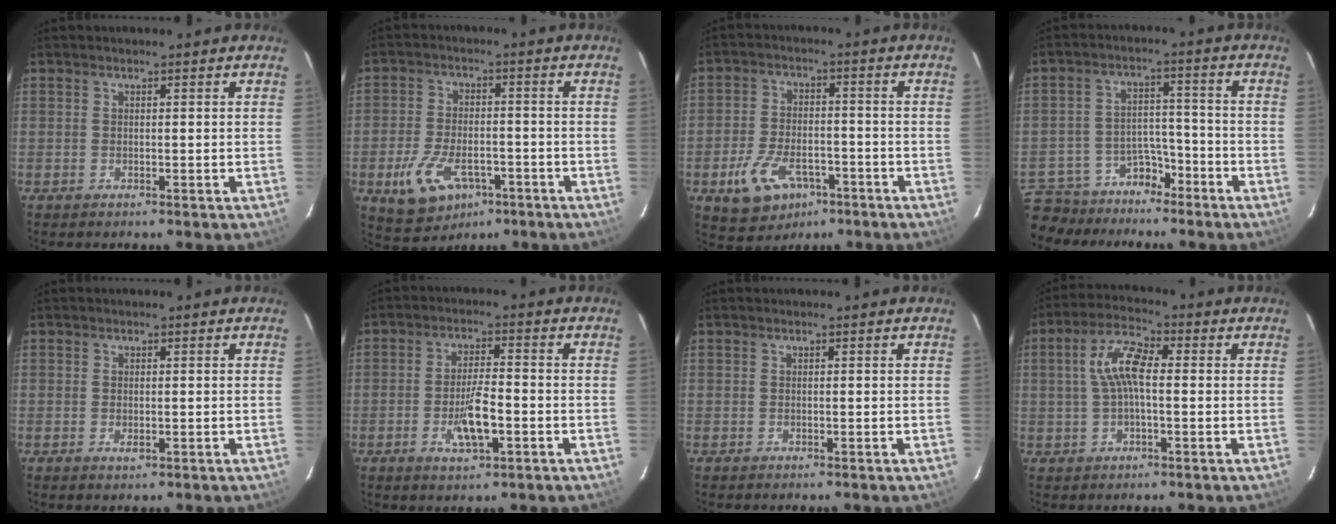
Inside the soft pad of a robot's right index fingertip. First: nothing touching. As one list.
[{"total": 11.9, "force": [-5.8, 7.0, 7.7], "torque": [-0.170, -0.014, -0.090]}, {"total": 11.9, "force": [-6.3, 7.2, 7.2], "torque": [-0.158, -0.006, -0.097]}, {"total": 14.0, "force": [-9.4, 9.3, 4.6], "torque": [-0.133, 0.027, -0.133]}, {"total": 1.2, "force": [-0.1, 0.7, 1.0], "torque": [-0.019, -0.002, 0.000]}, {"total": 6.9, "force": [-2.5, 2.0, 6.1], "torque": [-0.118, -0.004, -0.040]}, {"total": 0.0}, {"total": 7.5, "force": [0.4, 2.9, 6.9], "torque": [-0.142, 0.020, 0.007]}]